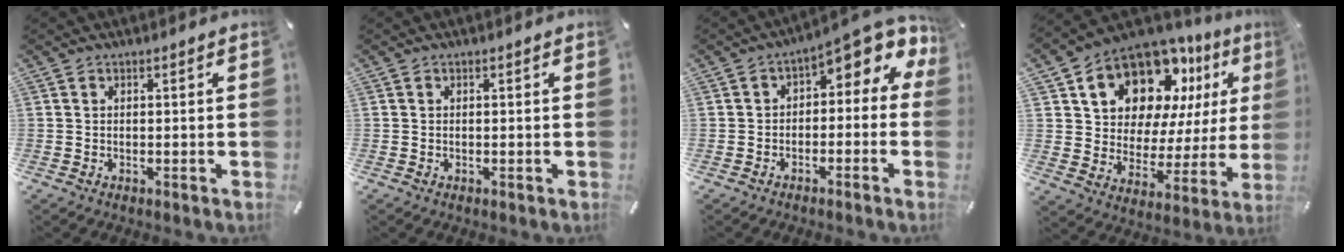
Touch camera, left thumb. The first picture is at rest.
{"total": 0.0}
{"total": 5.2, "force": [2.2, 2.8, 3.8], "torque": [-0.057, -0.024, 0.031]}
{"total": 15.9, "force": [10.6, 9.9, 6.4], "torque": [-0.112, -0.081, 0.190]}